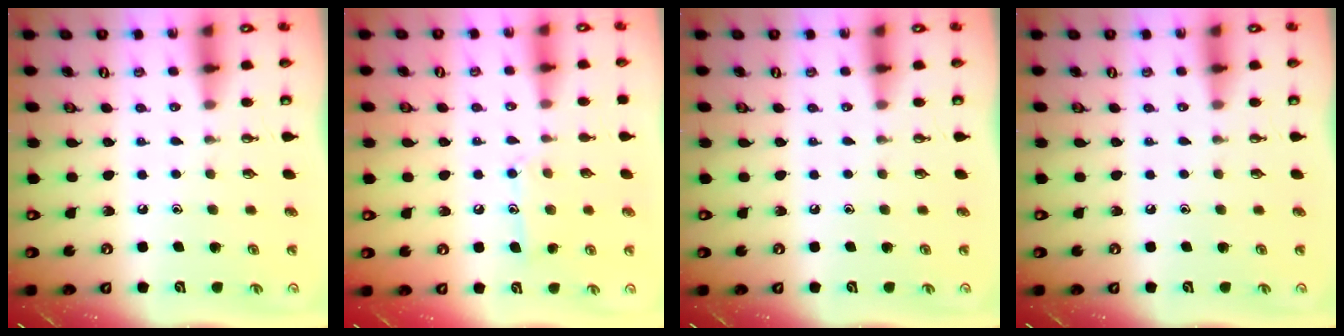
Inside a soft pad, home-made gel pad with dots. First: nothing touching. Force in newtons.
{"total": 9.4, "press": 9.4, "slide": 0.7}
{"total": 0.0}
{"total": 0.0}